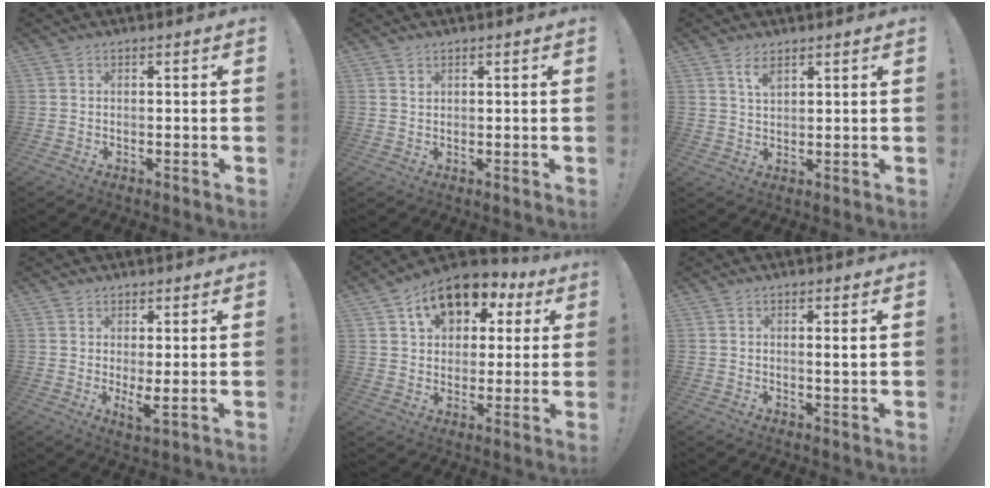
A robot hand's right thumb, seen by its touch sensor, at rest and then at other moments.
{"total": 1.1, "force": [0.8, 0.6, 0.3], "torque": [0.002, -0.005, 0.014]}
{"total": 3.8, "force": [2.2, 1.6, 2.6], "torque": [-0.048, -0.006, 0.039]}
{"total": 3.9, "force": [1.4, 0.7, 3.6], "torque": [-0.042, -0.026, 0.026]}
{"total": 13.6, "force": [7.2, 9.3, 6.9], "torque": [-0.096, -0.034, 0.132]}
{"total": 2.0, "force": [1.0, -0.3, 1.7], "torque": [-0.020, -0.011, 0.013]}